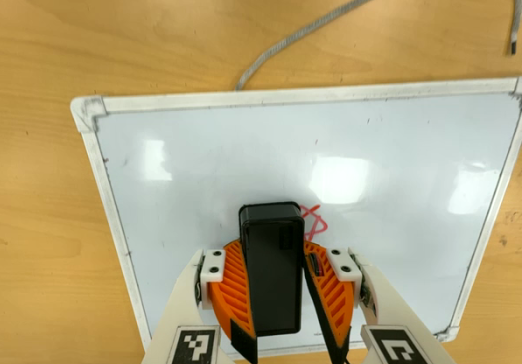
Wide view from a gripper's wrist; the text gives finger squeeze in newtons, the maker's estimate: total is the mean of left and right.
{"total": 13.5, "left": 15.1, "right": 11.9}